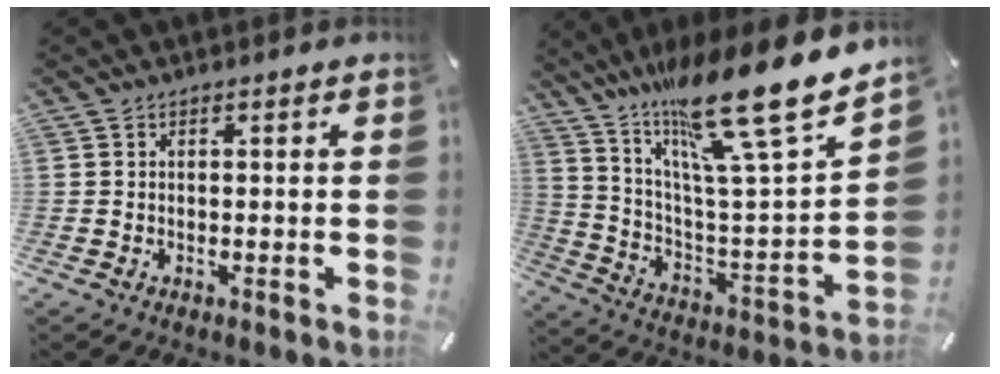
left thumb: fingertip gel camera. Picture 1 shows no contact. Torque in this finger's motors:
{"motor_torque": [3.33, 1.68, 0.48, -0.54, 0.66]}